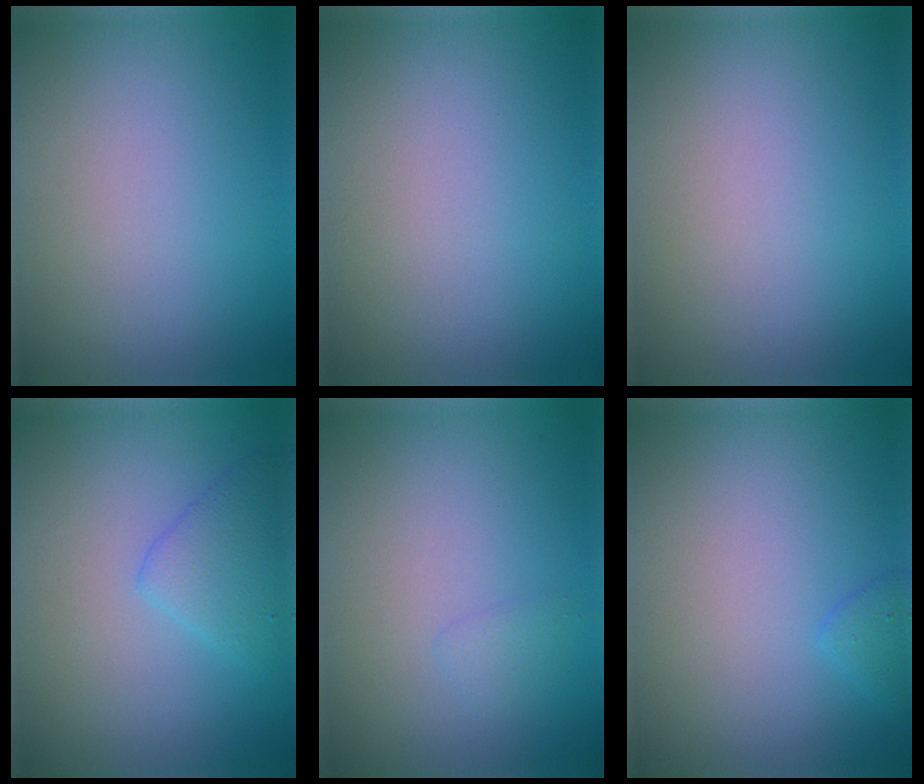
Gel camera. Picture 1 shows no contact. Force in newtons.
{"total": 0.0}
{"total": 0.0}
{"total": 2.7, "press": 2.7, "slide": 0.2}
{"total": 0.8, "press": 0.8, "slide": 0.0}
{"total": 1.2, "press": 1.2, "slide": 0.1}